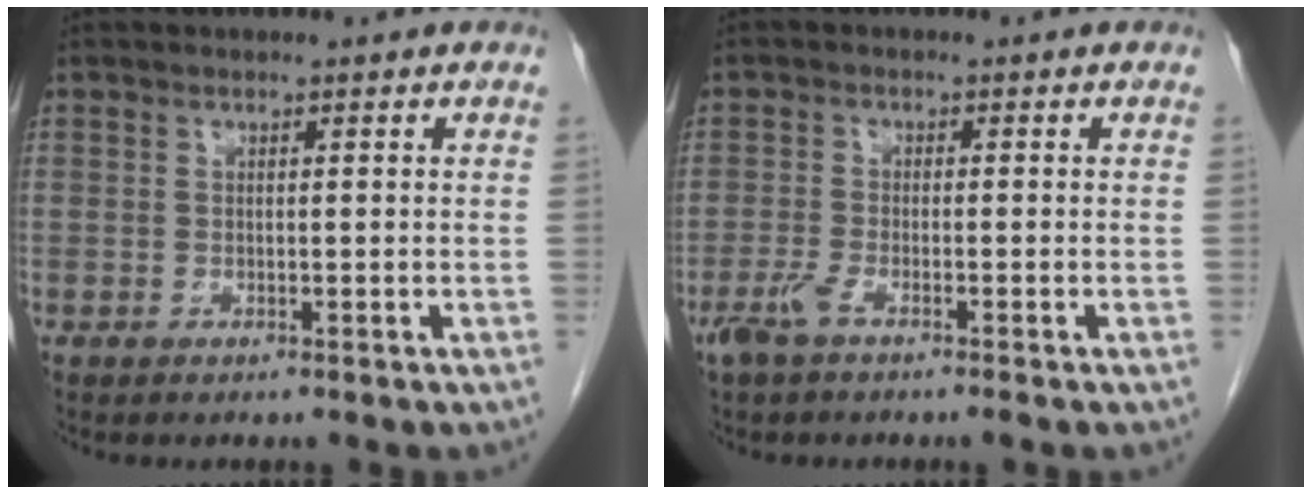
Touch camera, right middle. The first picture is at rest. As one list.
[{"total": 2.8, "force": [-2.0, 0.1, 2.0], "torque": [-0.045, -0.005, -0.046]}]